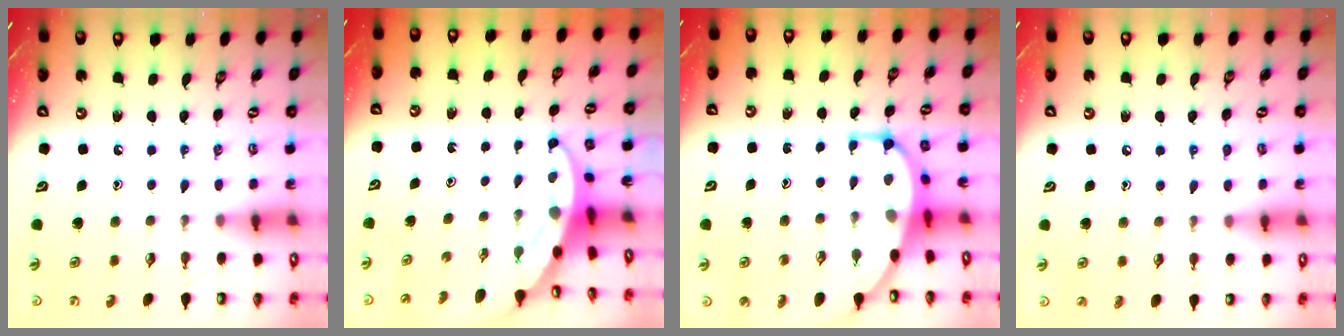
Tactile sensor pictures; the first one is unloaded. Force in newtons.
{"total": 4.0, "press": 3.9, "slide": 0.5}
{"total": 10.5, "press": 10.4, "slide": 1.0}
{"total": 5.2, "press": 5.2, "slide": 0.5}